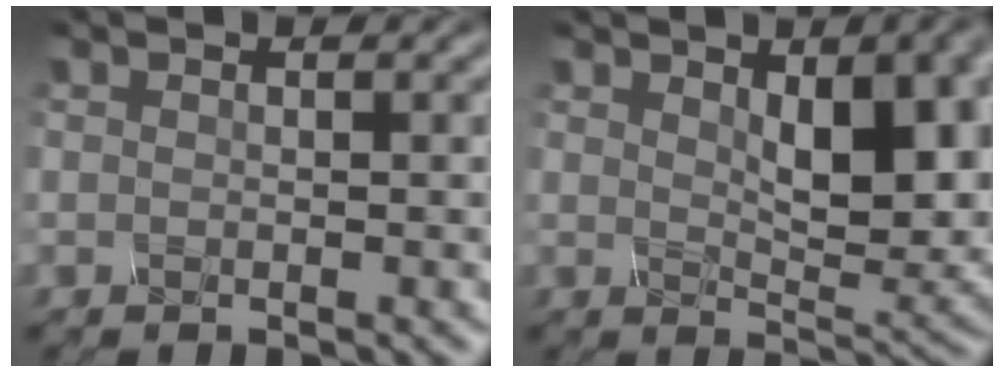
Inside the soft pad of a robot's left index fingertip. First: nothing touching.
{"total": 8.9, "force": [2.1, 3.9, 7.7], "torque": [-0.115, -0.004, 0.042]}